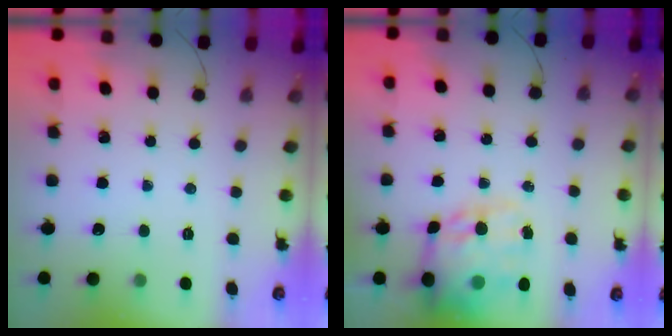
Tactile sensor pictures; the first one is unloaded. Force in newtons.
{"total": 18.7, "press": 18.1, "slide": 4.6}